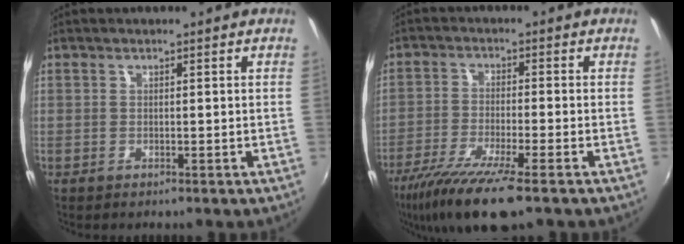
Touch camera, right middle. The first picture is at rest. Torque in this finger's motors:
{"motor_torque": [1.22, -0.91, 0.33, 0.16]}